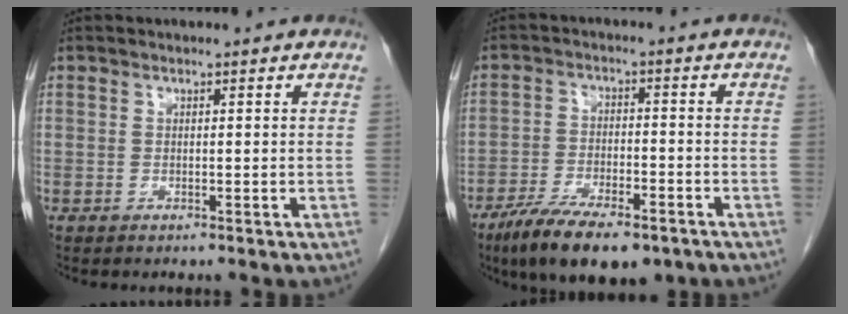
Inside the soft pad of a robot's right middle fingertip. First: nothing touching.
{"total": 12.5, "force": [-8.6, 4.0, 8.1], "torque": [-0.132, -0.015, -0.140]}